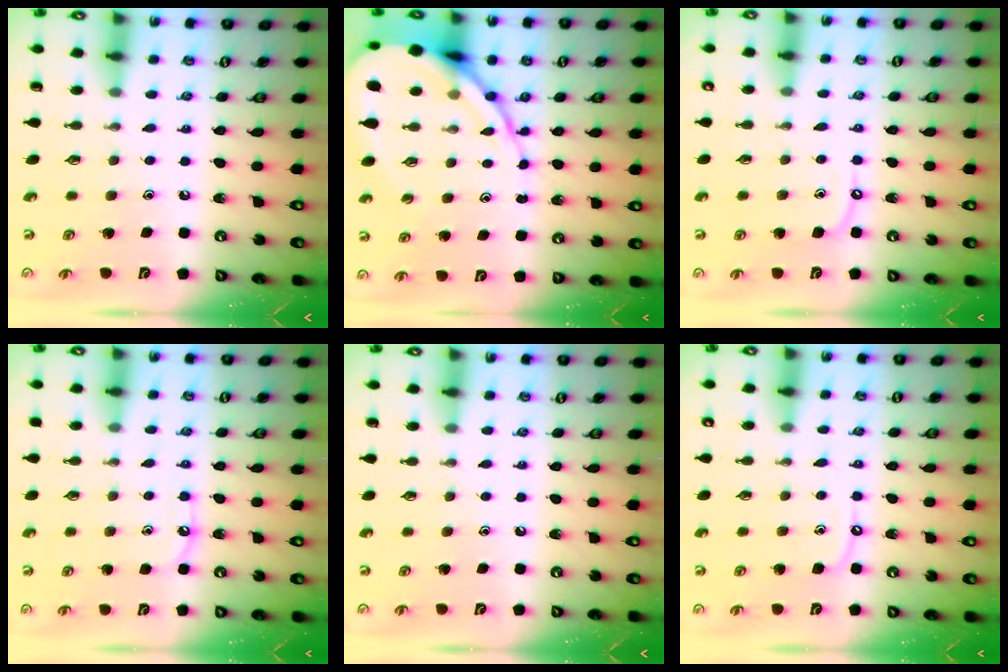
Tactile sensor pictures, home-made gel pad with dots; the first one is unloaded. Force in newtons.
{"total": 14.3, "press": 14.2, "slide": 1.3}
{"total": 4.0, "press": 4.0, "slide": 0.3}
{"total": 5.4, "press": 5.3, "slide": 0.6}
{"total": 0.0}
{"total": 6.0, "press": 5.9, "slide": 0.8}